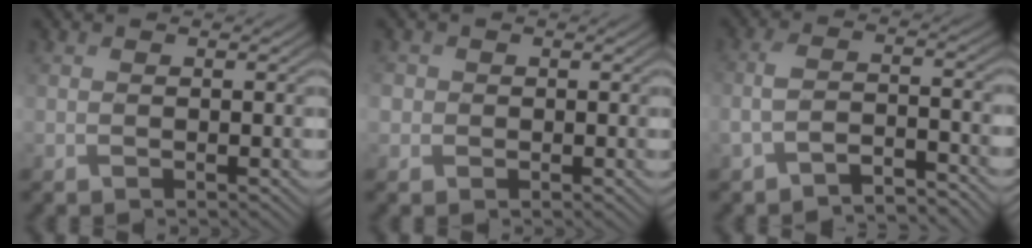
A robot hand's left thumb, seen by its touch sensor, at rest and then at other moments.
{"total": 1.7, "force": [0.0, 1.6, 0.3], "torque": [-0.008, -0.002, -0.004]}
{"total": 4.1, "force": [-3.2, 1.1, 2.3], "torque": [-0.051, -0.001, -0.067]}